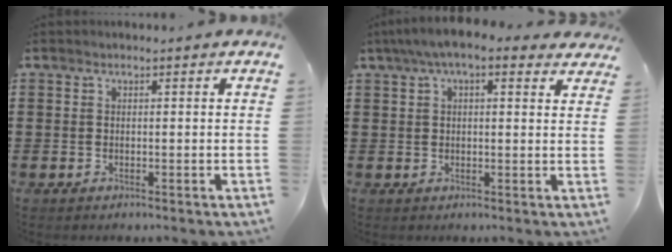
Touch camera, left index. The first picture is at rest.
{"total": 5.3, "force": [3.4, 1.4, 3.9], "torque": [-0.082, 0.003, 0.058]}